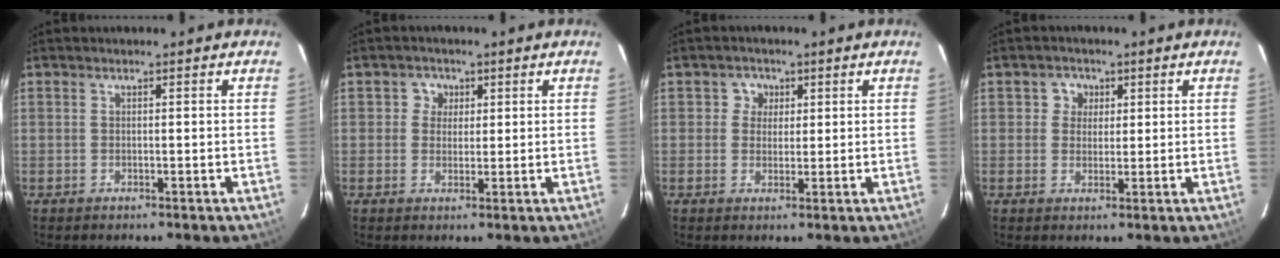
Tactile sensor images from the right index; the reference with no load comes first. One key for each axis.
{"total": 3.1, "fx": 0.7, "fy": 3.0, "fz": 0.2, "tx": 0.005, "ty": 0.013, "tz": 0.007}
{"total": 3.2, "fx": 0.8, "fy": 3.1, "fz": 0.2, "tx": 0.008, "ty": 0.013, "tz": 0.009}
{"total": 3.3, "fx": 0.9, "fy": 3.2, "fz": 0.4, "tx": 0.005, "ty": 0.013, "tz": 0.011}